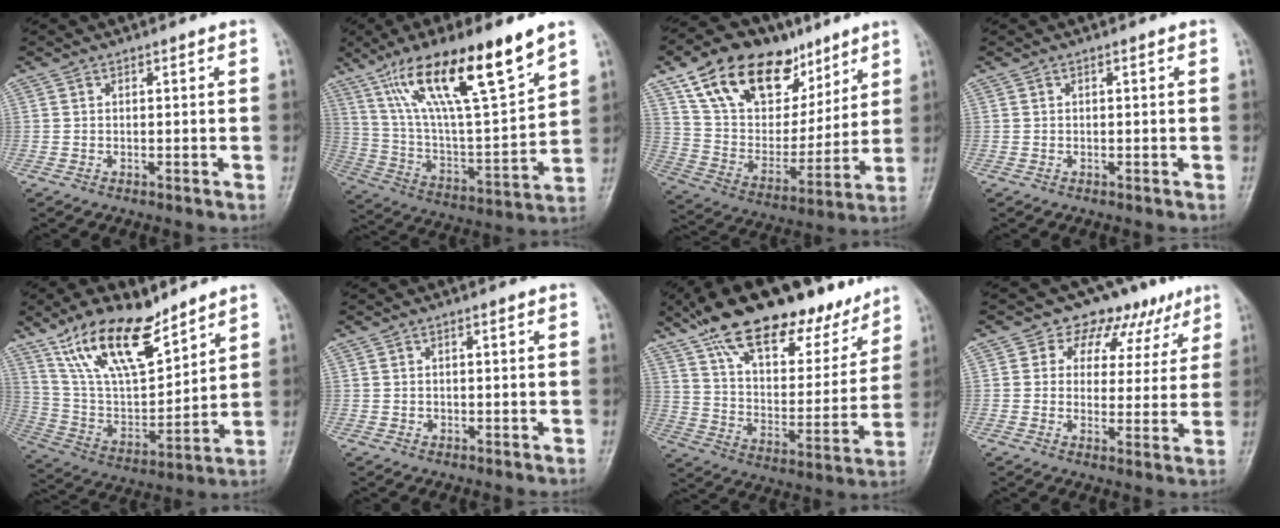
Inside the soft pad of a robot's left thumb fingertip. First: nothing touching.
{"total": 24.0, "force": [14.5, 4.7, 18.6], "torque": [-0.316, -0.033, 0.263]}
{"total": 24.3, "force": [14.1, 14.4, 13.6], "torque": [-0.191, -0.024, 0.253]}
{"total": 0.0}
{"total": 18.5, "force": [12.4, 7.4, 11.6], "torque": [-0.174, -0.058, 0.243]}
{"total": 0.6, "force": [0.0, 0.5, 0.4], "torque": [-0.002, 0.002, 0.001]}
{"total": 26.1, "force": [18.9, 10.9, 14.4], "torque": [-0.195, -0.055, 0.303]}
{"total": 10.5, "force": [6.6, 7.3, 3.6], "torque": [0.000, -0.021, 0.079]}